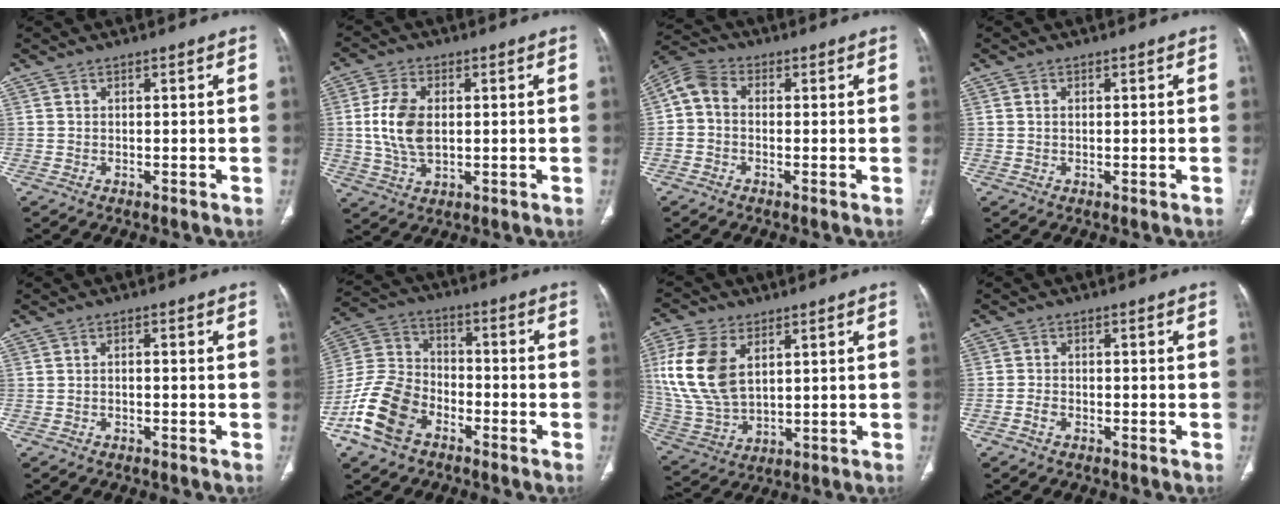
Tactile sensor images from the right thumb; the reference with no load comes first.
{"total": 9.6, "force": [0.7, 5.8, 7.6], "torque": [-0.156, 0.000, 0.019]}
{"total": 6.0, "force": [0.0, 4.5, 4.0], "torque": [-0.072, 0.020, -0.015]}
{"total": 1.0, "force": [0.1, 0.7, 0.7], "torque": [-0.016, 0.002, 0.003]}
{"total": 0.8, "force": [-0.4, 0.4, 0.6], "torque": [-0.010, 0.008, -0.008]}
{"total": 14.0, "force": [-7.4, 9.1, 7.6], "torque": [-0.154, 0.047, -0.149]}
{"total": 15.5, "force": [4.5, 9.5, 11.4], "torque": [-0.235, -0.010, 0.099]}
{"total": 1.8, "force": [-1.1, 1.1, 0.9], "torque": [-0.017, 0.009, -0.022]}